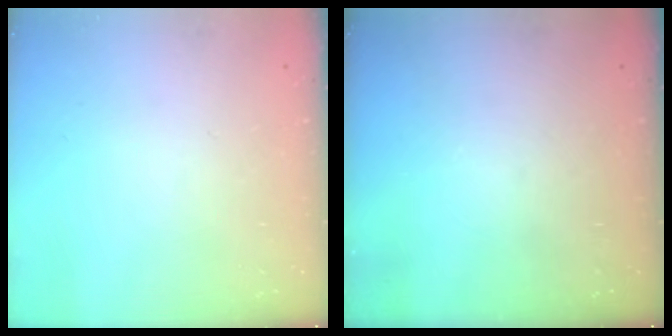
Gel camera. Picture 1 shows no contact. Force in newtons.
{"total": 0.0}